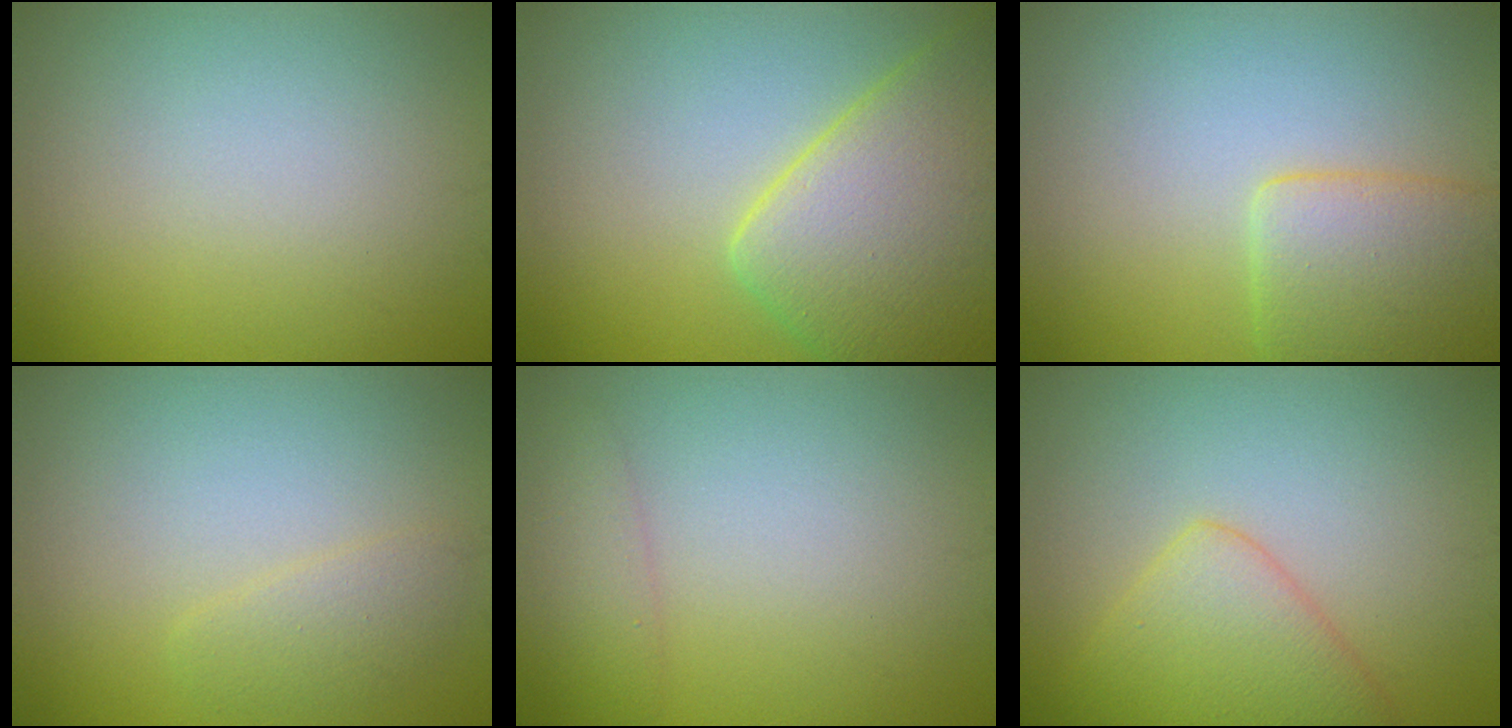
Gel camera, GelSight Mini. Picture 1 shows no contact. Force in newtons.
{"total": 8.5, "press": 8.5, "slide": 0.5}
{"total": 4.1, "press": 4.1, "slide": 0.2}
{"total": 1.5, "press": 1.5, "slide": 0.1}
{"total": 1.5, "press": 1.5, "slide": 0.0}
{"total": 4.5, "press": 4.5, "slide": 0.1}